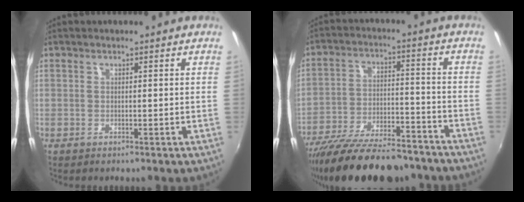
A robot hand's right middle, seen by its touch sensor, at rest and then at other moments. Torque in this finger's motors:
{"motor_torque": [1.13, -1.01, 0.49, 0.21]}